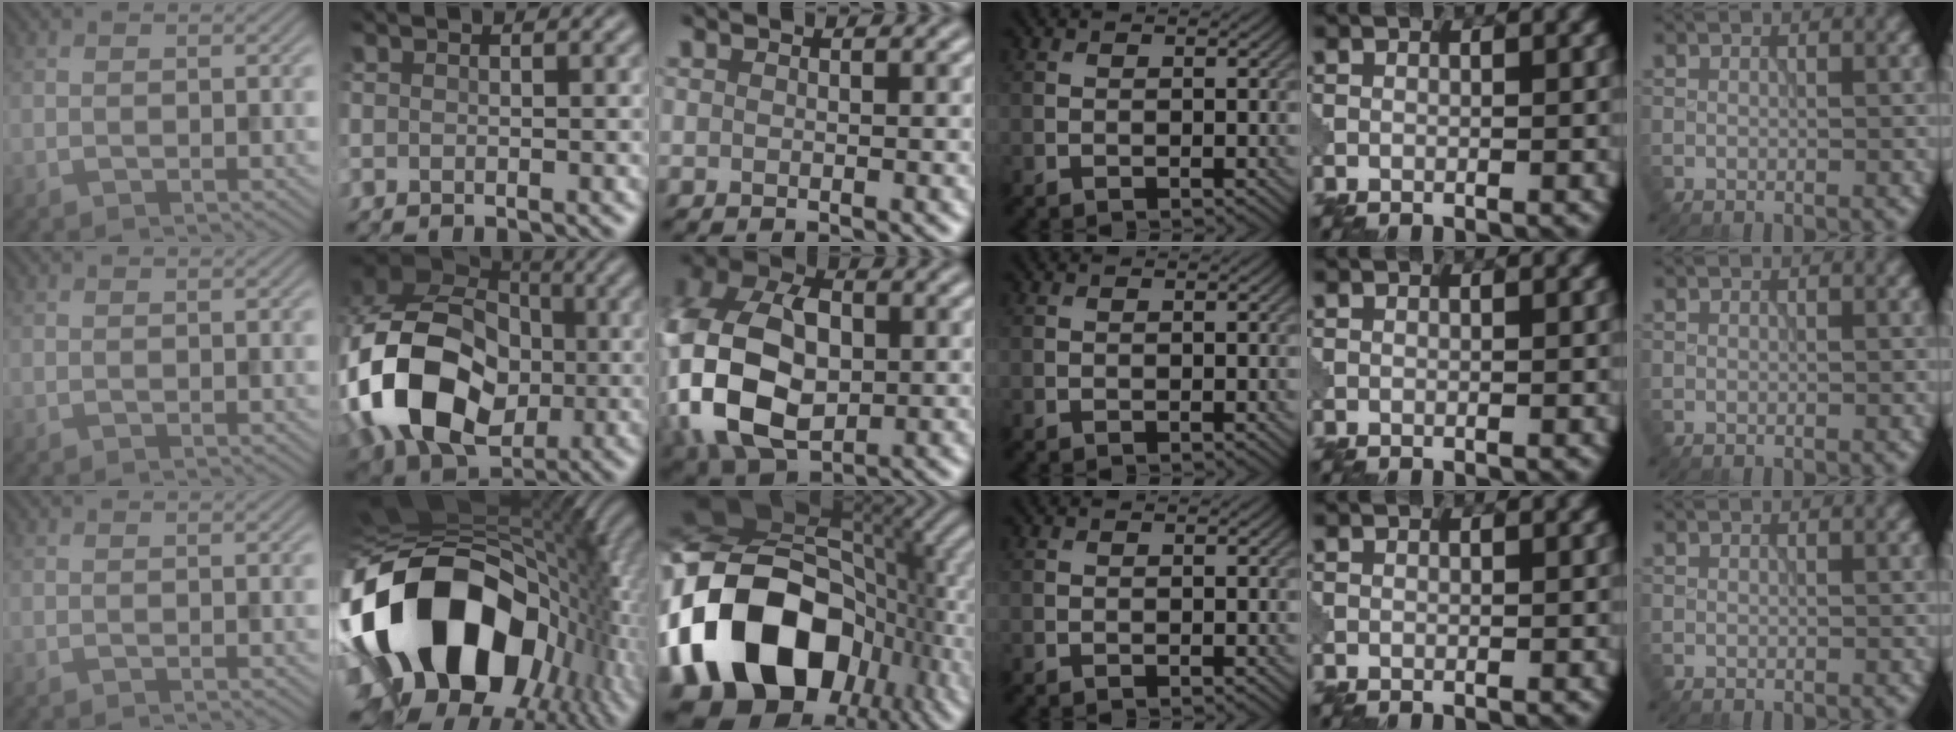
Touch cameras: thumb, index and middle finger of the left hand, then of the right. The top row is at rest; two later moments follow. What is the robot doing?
{"motion": "disassemble", "object": "puzzle pieces"}